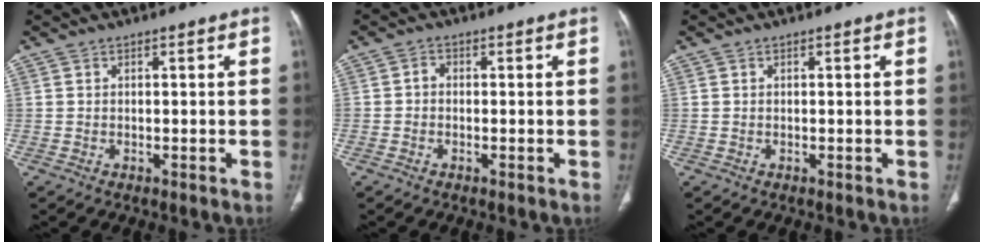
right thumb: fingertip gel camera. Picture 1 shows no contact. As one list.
[{"total": 1.4, "force": [-0.3, 1.1, 0.8], "torque": [-0.007, 0.004, -0.009]}, {"total": 0.0}]